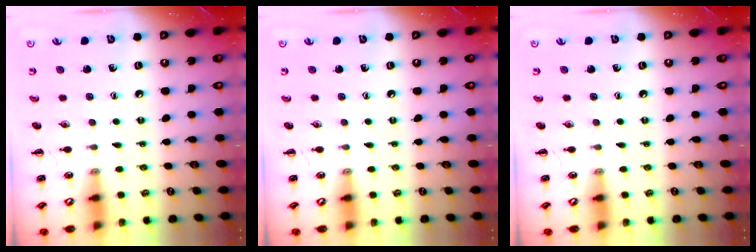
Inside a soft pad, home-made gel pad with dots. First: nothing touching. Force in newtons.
{"total": 0.0}
{"total": 0.0}